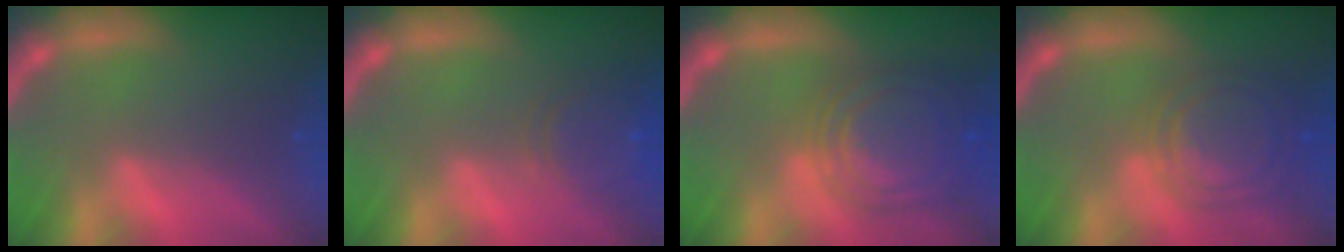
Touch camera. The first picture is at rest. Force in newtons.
{"total": 4.6}
{"total": 10.0}
{"total": 7.6}